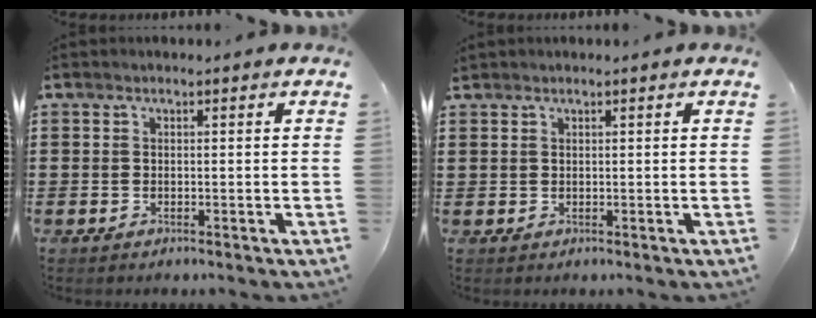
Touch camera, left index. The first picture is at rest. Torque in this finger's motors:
{"motor_torque": [0.27, -0.10, 0.45, 0.03]}